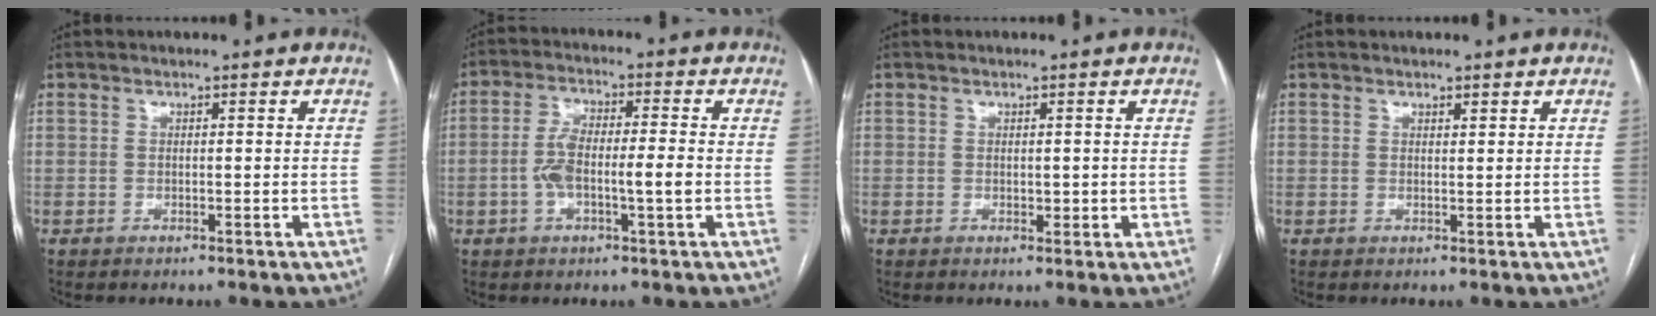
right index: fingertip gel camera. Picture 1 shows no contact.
{"total": 7.3, "force": [-1.2, 1.6, 7.0], "torque": [-0.143, 0.016, -0.025]}
{"total": 1.6, "force": [0.0, 1.1, 1.2], "torque": [-0.016, 0.002, 0.004]}
{"total": 0.8, "force": [0.7, 0.2, 0.3], "torque": [-0.009, 0.000, 0.012]}